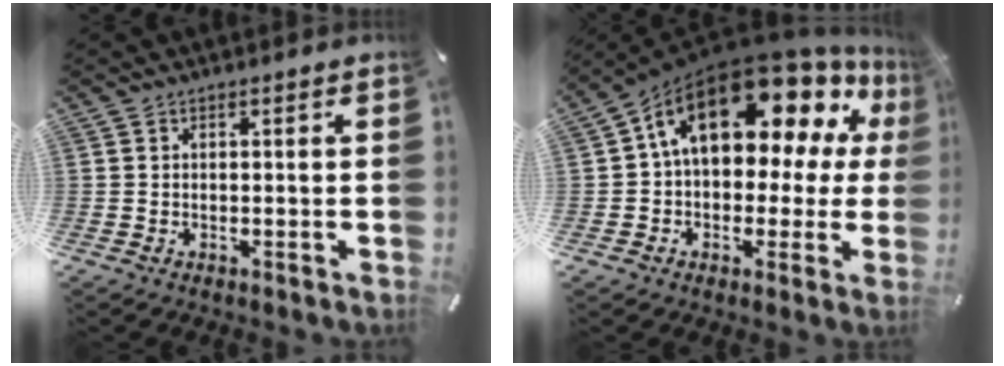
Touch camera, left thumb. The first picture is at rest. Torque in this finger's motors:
{"motor_torque": [2.15, 2.86, 2.77, 0.00, 0.39]}